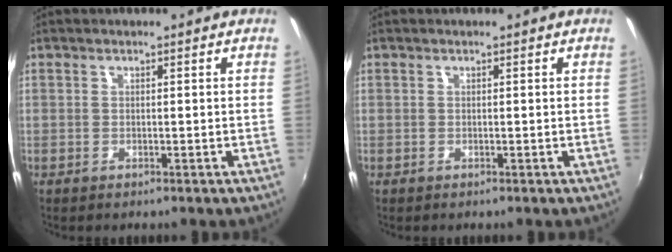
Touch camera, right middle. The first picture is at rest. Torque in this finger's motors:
{"motor_torque": [0.03, -0.27, 0.00, 0.00]}